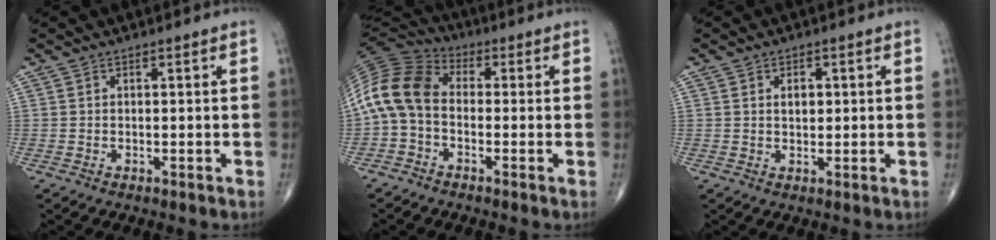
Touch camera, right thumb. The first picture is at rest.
{"total": 11.9, "force": [-1.3, 8.1, 8.6], "torque": [-0.172, 0.036, -0.044]}
{"total": 2.4, "force": [0.6, 1.6, 1.7], "torque": [-0.017, -0.002, 0.009]}